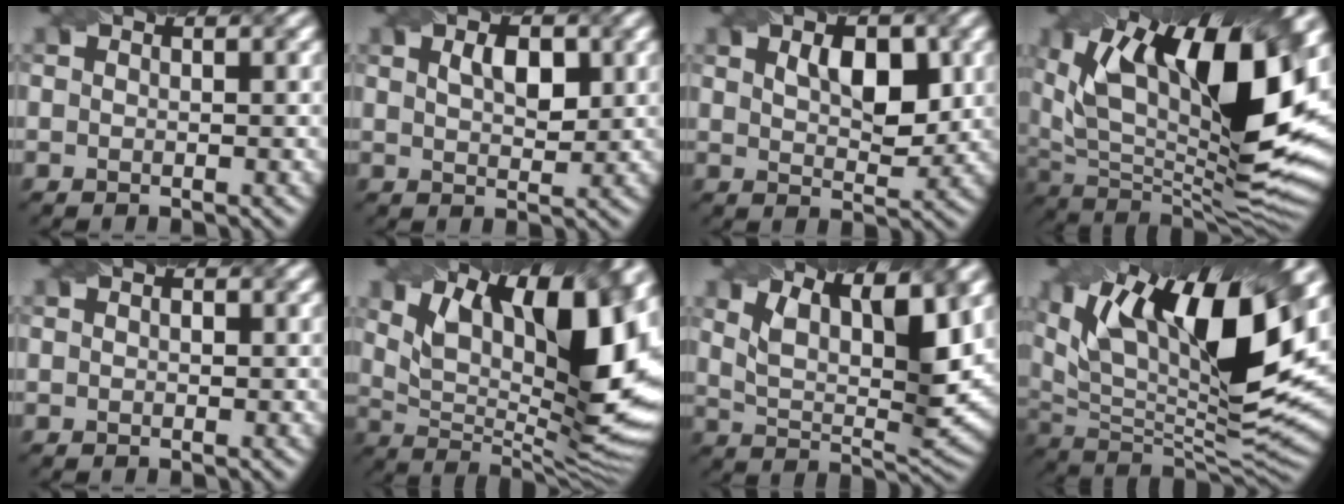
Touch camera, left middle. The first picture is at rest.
{"total": 3.0, "force": [1.1, 1.5, 2.4], "torque": [-0.046, 0.003, 0.023]}
{"total": 4.5, "force": [1.5, 2.3, 3.6], "torque": [-0.059, -0.001, 0.027]}
{"total": 17.8, "force": [6.3, 6.7, 15.3], "torque": [-0.257, 0.015, 0.111]}
{"total": 0.5, "force": [0.1, 0.4, 0.4], "torque": [-0.005, 0.000, 0.000]}
{"total": 17.0, "force": [6.7, 6.6, 14.1], "torque": [-0.199, 0.018, 0.110]}
{"total": 8.2, "force": [4.2, 2.7, 6.5], "torque": [-0.123, -0.005, 0.077]}
{"total": 15.9, "force": [7.0, 5.3, 13.3], "torque": [-0.235, 0.004, 0.123]}